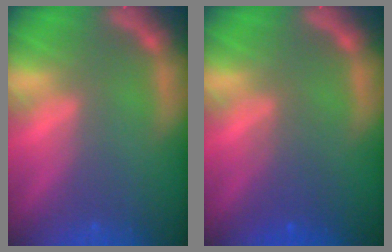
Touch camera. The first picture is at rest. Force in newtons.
{"total": 2.5}